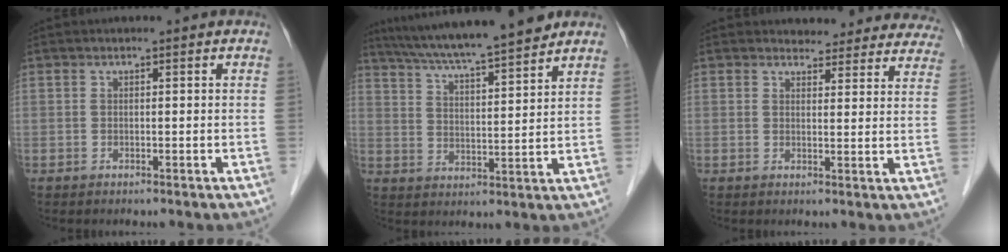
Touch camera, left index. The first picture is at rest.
{"total": 15.6, "force": [13.5, 0.2, 7.7], "torque": [-0.130, 0.012, 0.210]}
{"total": 13.1, "force": [12.3, 4.2, 1.4], "torque": [0.023, -0.018, 0.115]}